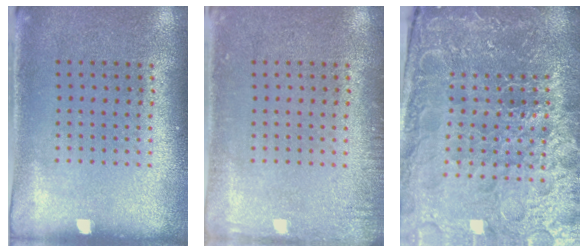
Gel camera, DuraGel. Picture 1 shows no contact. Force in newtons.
{"total": 1.5, "press": 1.4, "slide": 0.2}
{"total": 6.6, "press": 5.8, "slide": 3.1}